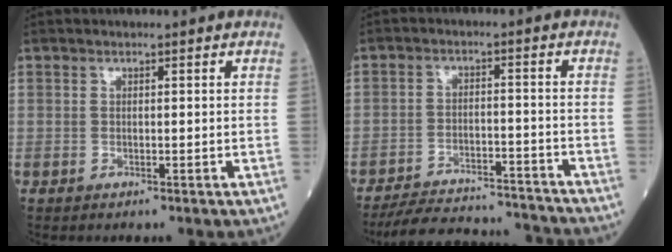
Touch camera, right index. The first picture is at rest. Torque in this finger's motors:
{"motor_torque": [-1.12, -1.02, -0.17, -0.21]}